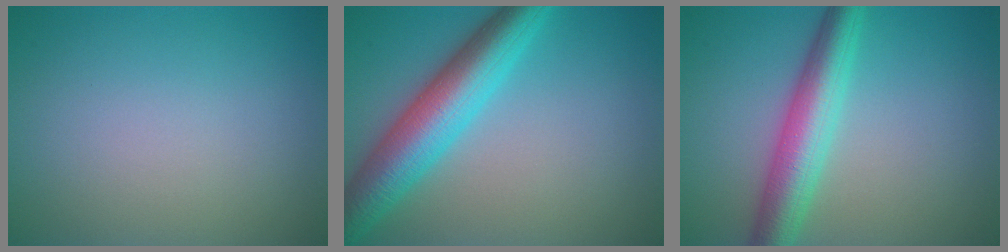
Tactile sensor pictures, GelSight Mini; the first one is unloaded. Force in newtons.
{"total": 7.8, "press": 7.8, "slide": 0.2}
{"total": 5.7, "press": 5.7, "slide": 0.1}